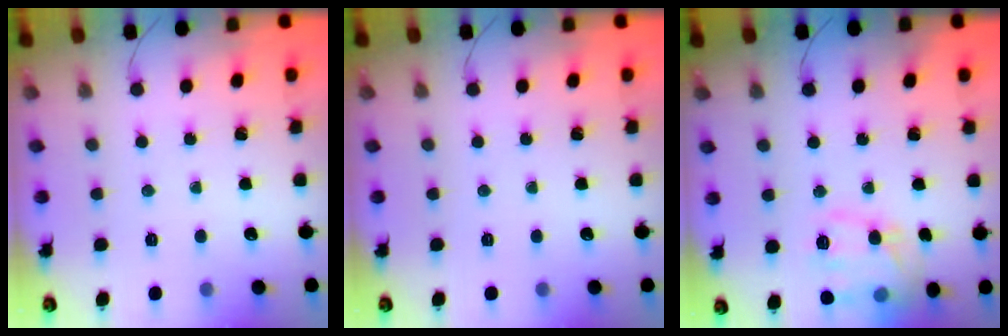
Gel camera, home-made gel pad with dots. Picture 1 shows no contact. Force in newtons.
{"total": 0.0}
{"total": 15.3, "press": 15.2, "slide": 0.3}